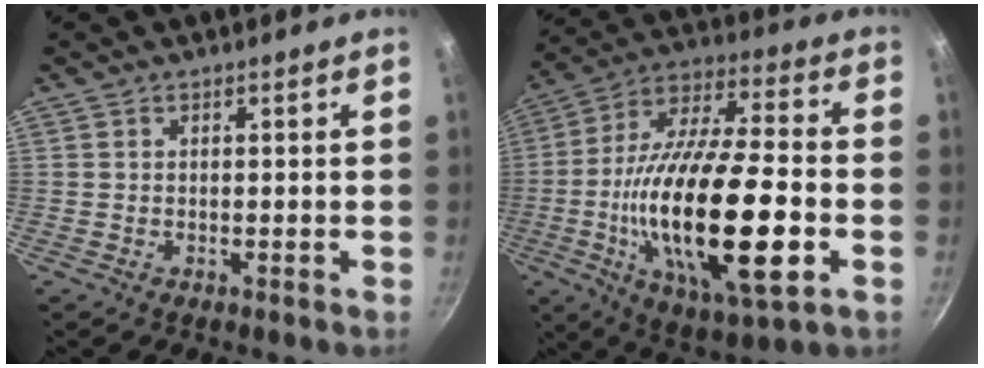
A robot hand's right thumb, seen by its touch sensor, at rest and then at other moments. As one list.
[{"total": 27.6, "force": [-5.9, 9.5, 25.3], "torque": [-0.451, 0.015, -0.100]}]